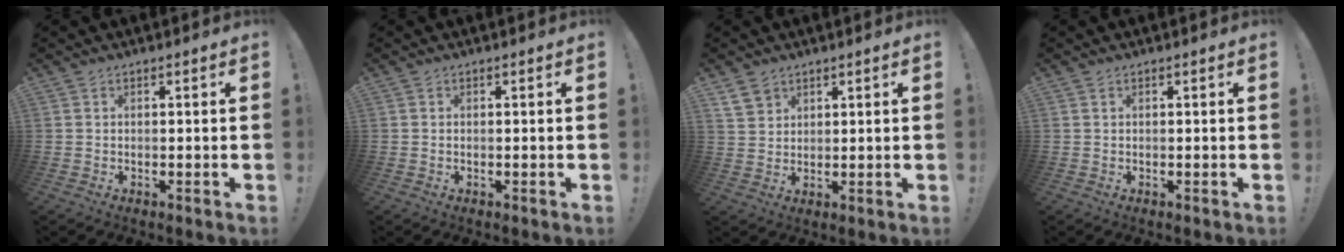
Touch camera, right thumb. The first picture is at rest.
{"total": 0.0}
{"total": 5.1, "force": [3.6, 3.3, 1.4], "torque": [-0.024, -0.015, 0.070]}
{"total": 0.0}